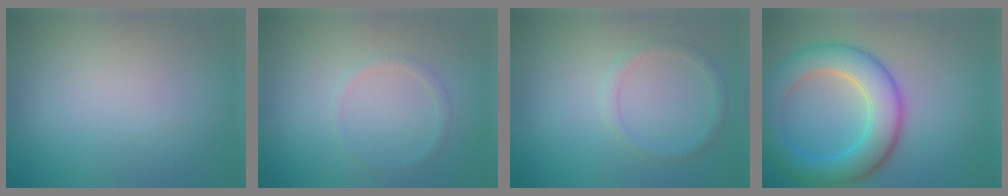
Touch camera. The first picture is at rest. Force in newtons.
{"total": 0.9, "press": 0.9, "slide": 0.1}
{"total": 1.3, "press": 1.3, "slide": 0.0}
{"total": 7.4, "press": 7.4, "slide": 0.4}